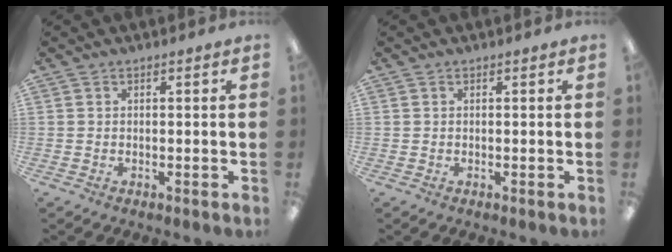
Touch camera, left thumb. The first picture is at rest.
{"total": 0.0}